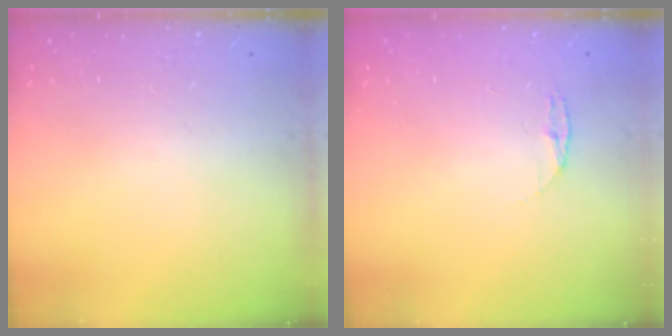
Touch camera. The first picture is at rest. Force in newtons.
{"total": 3.8, "press": 3.7, "slide": 0.4}